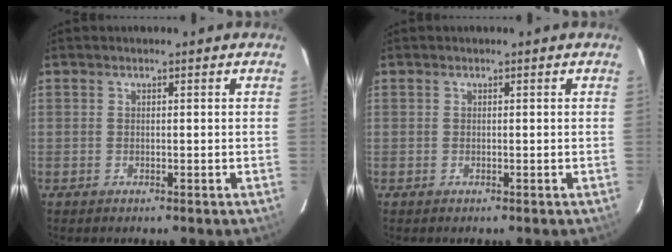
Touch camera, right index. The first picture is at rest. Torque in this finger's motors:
{"motor_torque": [0.00, 0.00, 0.02, 0.00]}